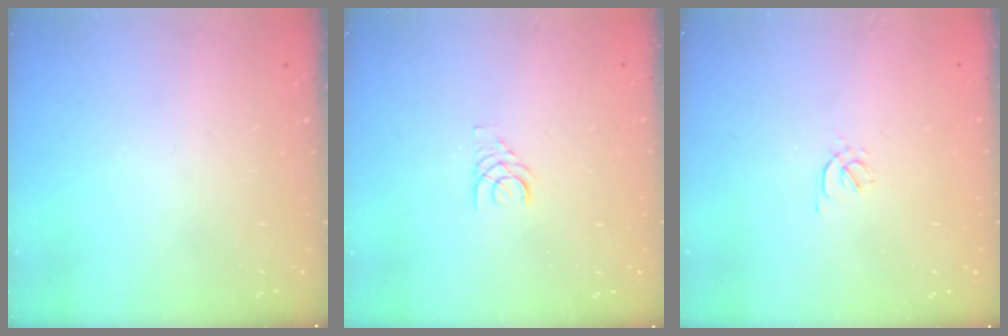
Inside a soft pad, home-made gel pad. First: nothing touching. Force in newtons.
{"total": 1.7, "press": 1.7, "slide": 0.2}
{"total": 1.7, "press": 1.6, "slide": 0.5}